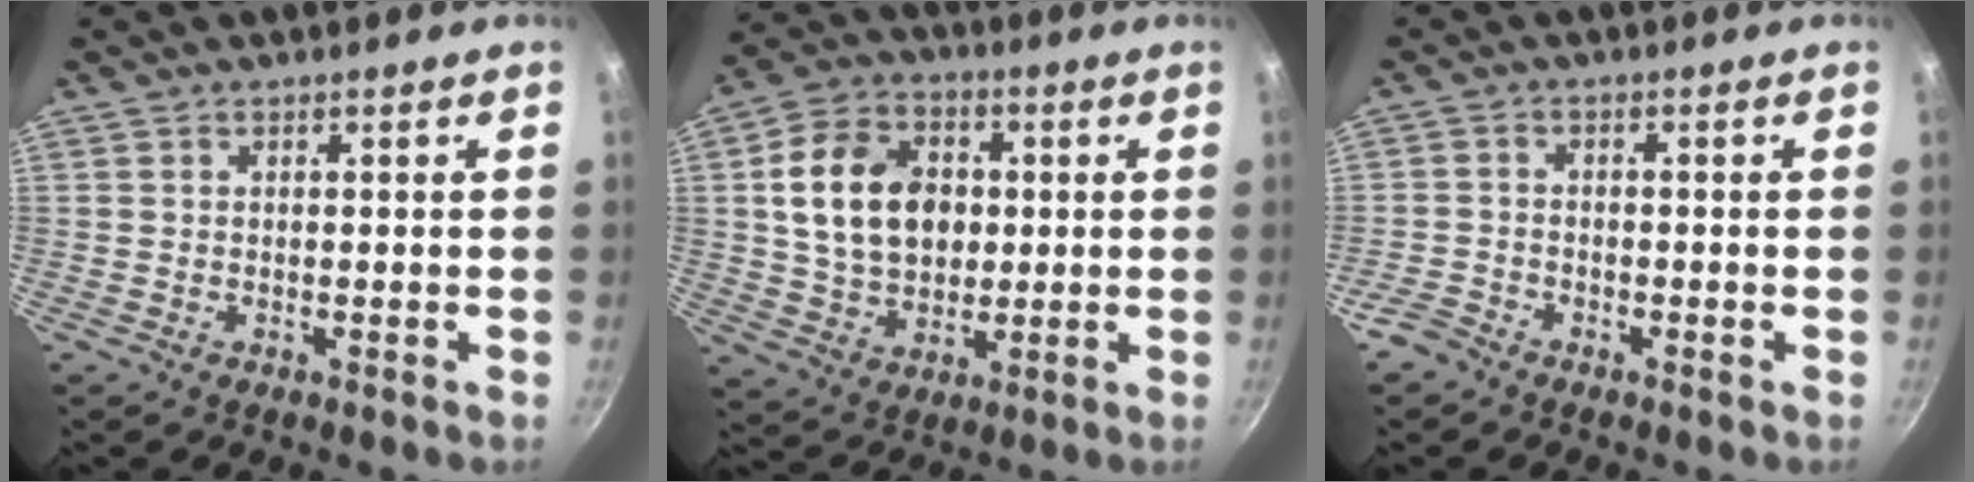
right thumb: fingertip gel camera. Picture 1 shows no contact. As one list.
[{"total": 15.6, "force": [1.9, 11.6, 10.3], "torque": [-0.161, 0.009, 0.032]}, {"total": 3.1, "force": [-2.6, 1.6, 0.9], "torque": [-0.025, 0.021, -0.054]}]